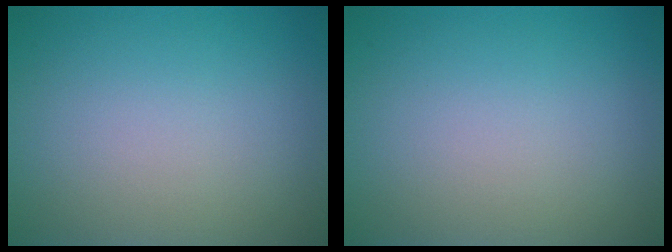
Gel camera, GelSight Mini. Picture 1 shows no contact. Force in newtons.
{"total": 0.0}